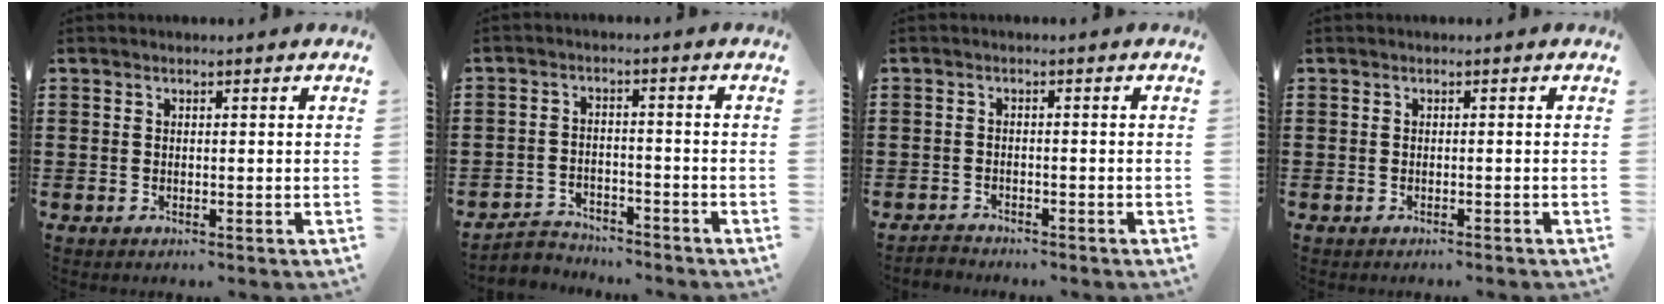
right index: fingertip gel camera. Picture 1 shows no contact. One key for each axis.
{"total": 3.3, "fx": -3.2, "fy": 0.8, "fz": -0.1, "tx": -0.015, "ty": 0.000, "tz": -0.070}
{"total": 1.4, "fx": -1.3, "fy": 0.3, "fz": 0.0, "tx": -0.006, "ty": 0.003, "tz": -0.029}
{"total": 0.6, "fx": -0.5, "fy": 0.3, "fz": -0.1, "tx": 0.002, "ty": 0.002, "tz": -0.012}